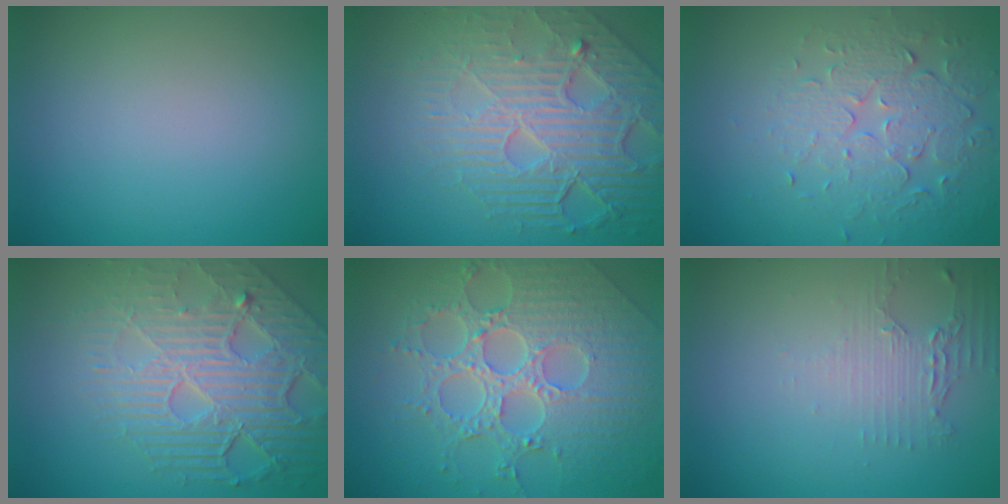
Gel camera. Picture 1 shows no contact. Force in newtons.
{"total": 8.7, "press": 5.9, "slide": 6.4}
{"total": 4.7, "press": 3.4, "slide": 3.2}
{"total": 8.6, "press": 5.8, "slide": 6.4}
{"total": 8.1, "press": 6.0, "slide": 5.4}
{"total": 2.1, "press": 1.6, "slide": 1.4}